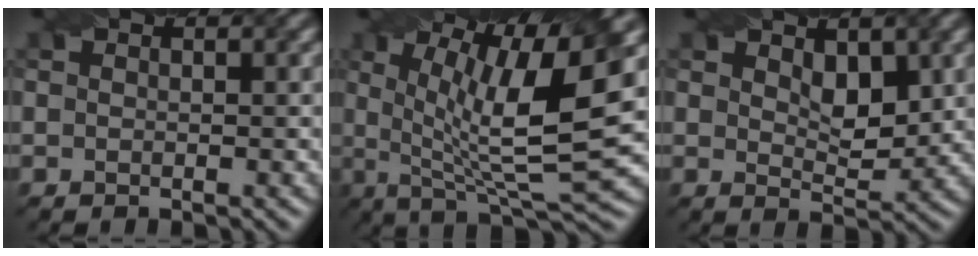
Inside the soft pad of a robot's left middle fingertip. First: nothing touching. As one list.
[{"total": 12.2, "force": [2.3, 3.1, 11.5], "torque": [-0.187, -0.004, 0.040]}, {"total": 3.0, "force": [1.5, 1.5, 2.1], "torque": [-0.034, -0.007, 0.029]}]